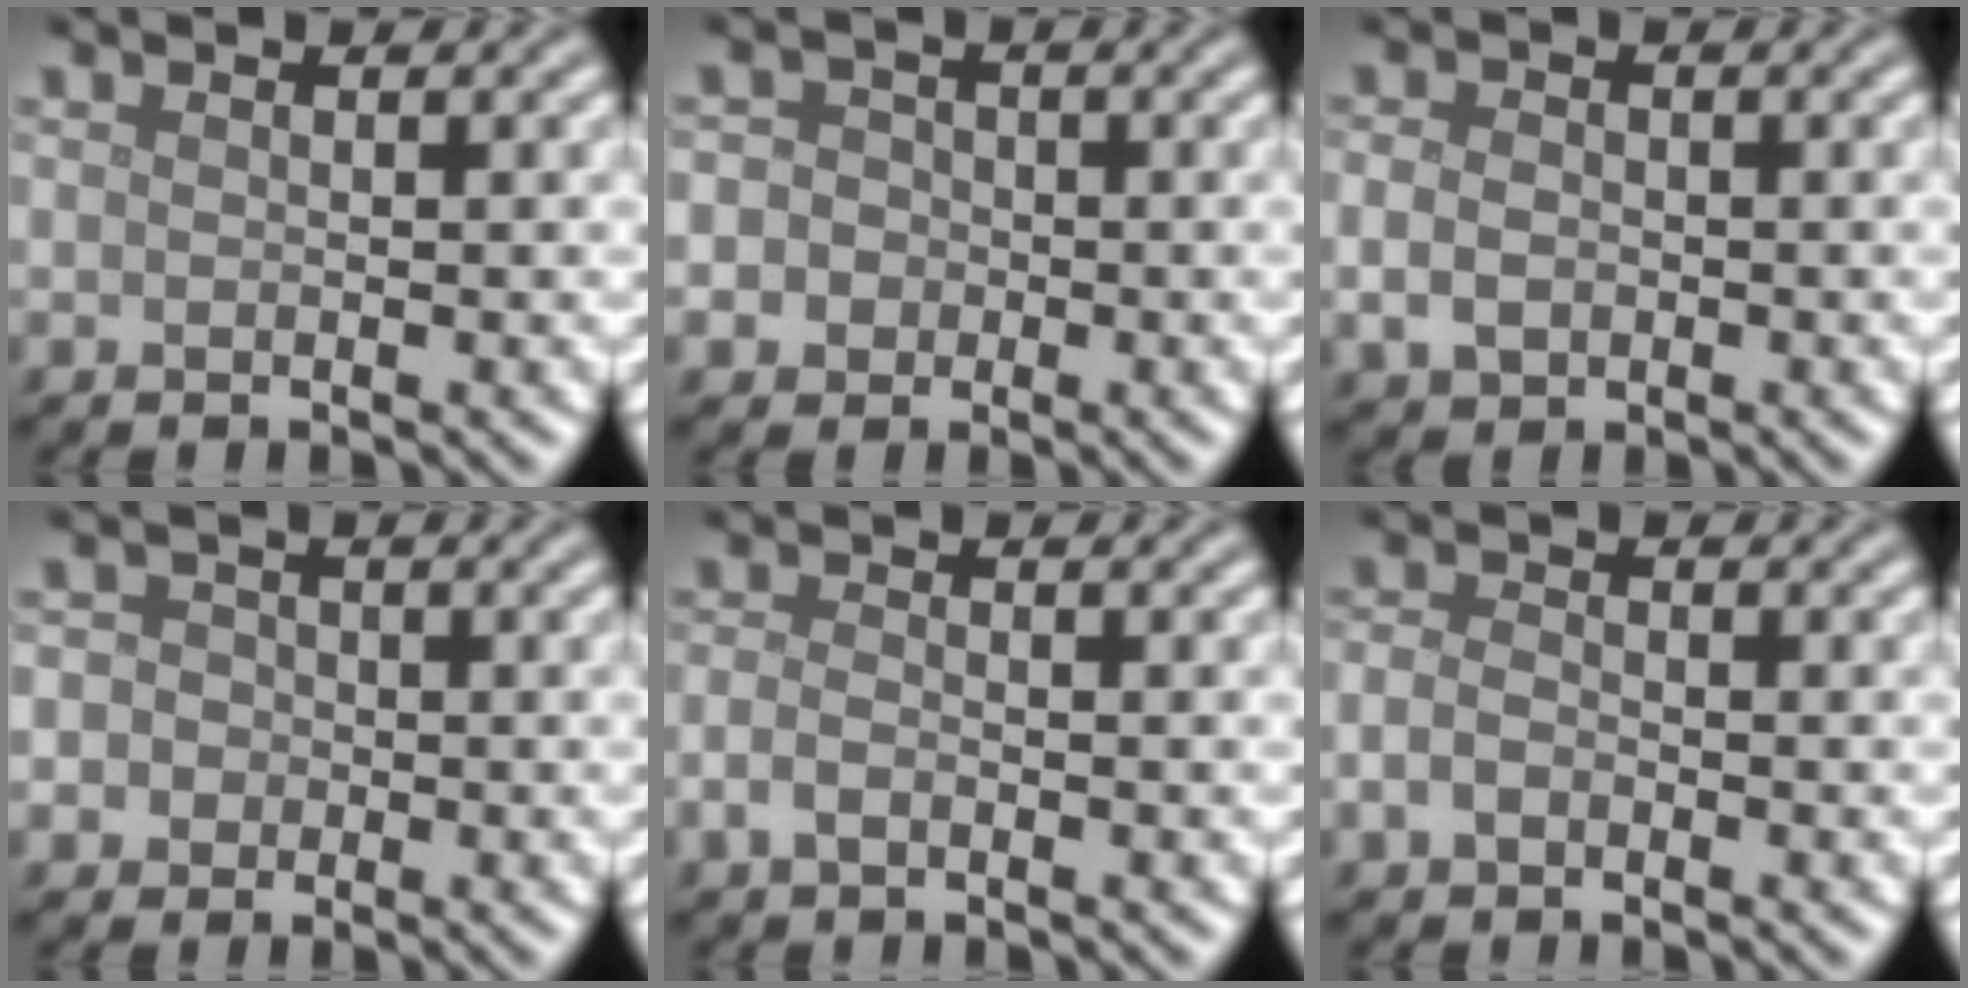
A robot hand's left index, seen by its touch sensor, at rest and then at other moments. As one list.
[{"total": 4.4, "force": [-0.7, 4.1, 1.3], "torque": [0.008, 0.018, -0.043]}, {"total": 2.4, "force": [-0.4, 1.9, 1.4], "torque": [-0.029, -0.002, -0.013]}, {"total": 3.8, "force": [-0.2, 3.6, 1.2], "torque": [0.010, 0.025, -0.034]}, {"total": 1.5, "force": [-0.8, 0.7, 1.1], "torque": [-0.025, 0.000, -0.019]}, {"total": 1.6, "force": [-0.7, 1.1, 1.0], "torque": [-0.022, 0.001, -0.020]}]